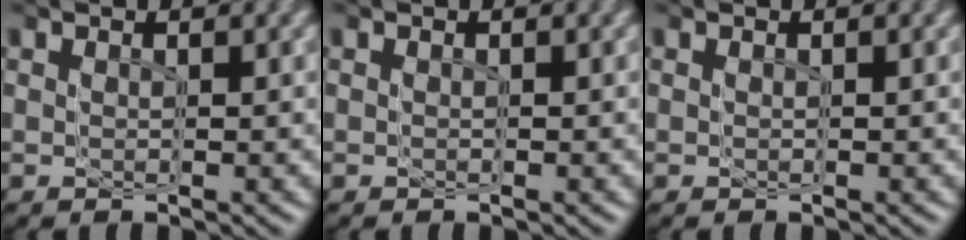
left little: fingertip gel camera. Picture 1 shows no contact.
{"total": 0.0}
{"total": 0.0}